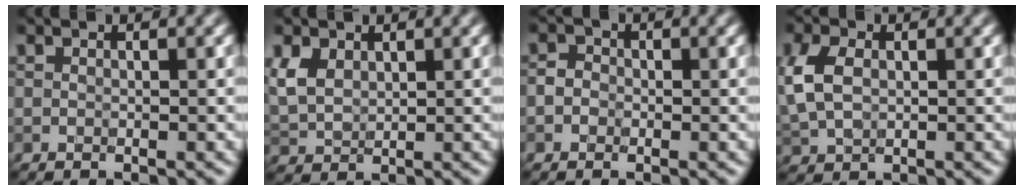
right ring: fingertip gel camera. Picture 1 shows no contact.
{"total": 3.4, "force": [1.4, 2.5, 1.9], "torque": [-0.052, 0.003, 0.030]}
{"total": 1.0, "force": [-0.4, 0.8, 0.2], "torque": [0.000, 0.003, -0.015]}
{"total": 4.1, "force": [0.6, 3.0, 2.7], "torque": [-0.070, 0.007, 0.010]}